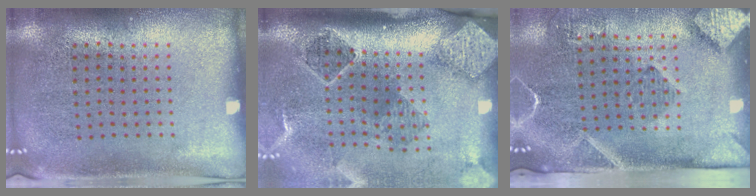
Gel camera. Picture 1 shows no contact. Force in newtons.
{"total": 2.8, "press": 1.9, "slide": 2.0}
{"total": 2.9, "press": 2.1, "slide": 2.0}